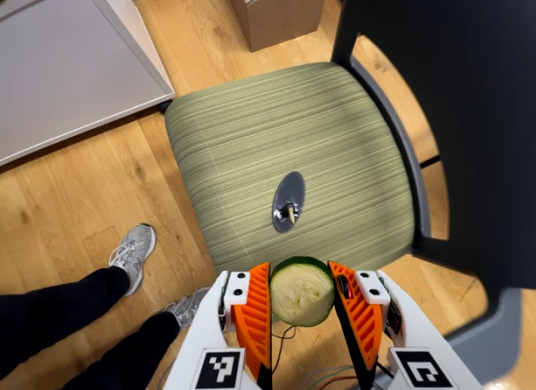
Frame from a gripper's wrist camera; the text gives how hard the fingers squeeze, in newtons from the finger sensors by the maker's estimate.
{"total": 9.4, "left": 9.8, "right": 9.0}